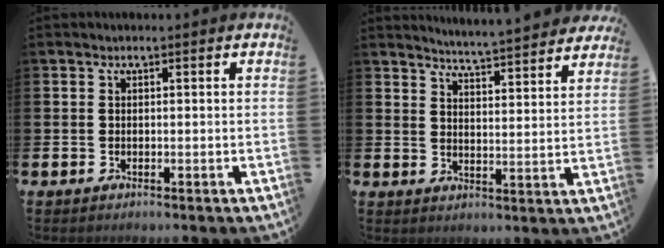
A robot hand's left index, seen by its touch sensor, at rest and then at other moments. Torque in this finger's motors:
{"motor_torque": [0.15, -0.74, 0.03, 0.01]}